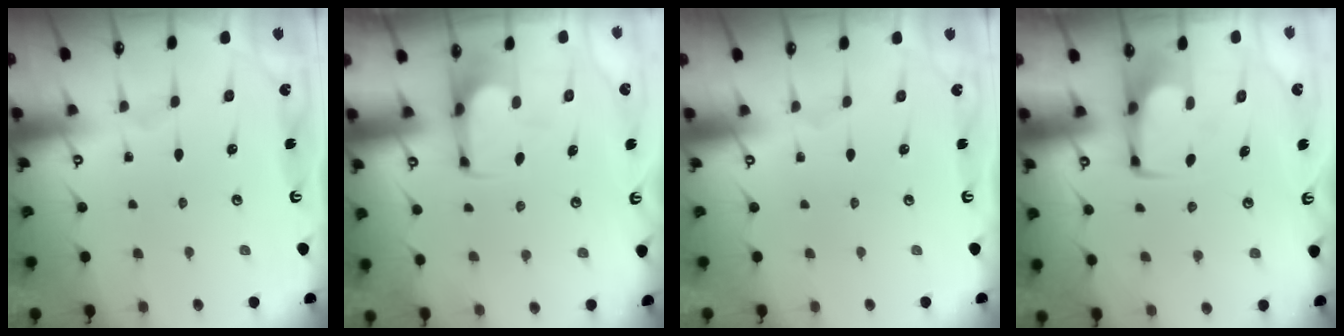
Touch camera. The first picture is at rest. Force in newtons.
{"total": 0.9, "press": 0.2, "slide": 0.9}
{"total": 1.5, "press": 1.4, "slide": 0.6}
{"total": 1.9, "press": 1.7, "slide": 0.7}